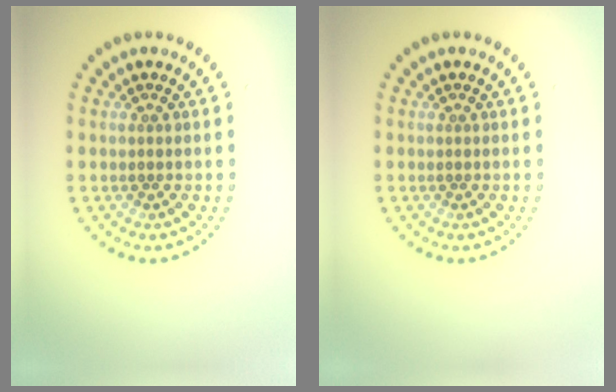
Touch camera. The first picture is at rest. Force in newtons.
{"total": 0.0}